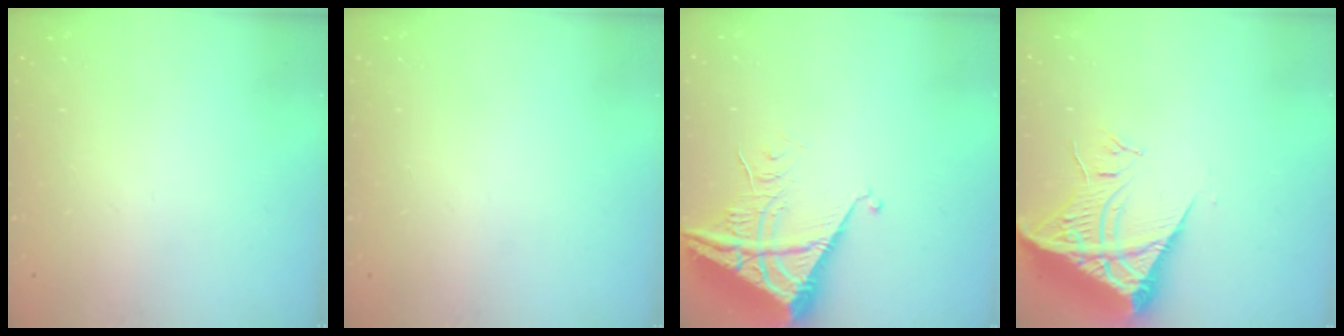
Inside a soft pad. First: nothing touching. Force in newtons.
{"total": 0.0}
{"total": 7.0, "press": 7.0, "slide": 0.8}
{"total": 10.3, "press": 10.3, "slide": 1.2}